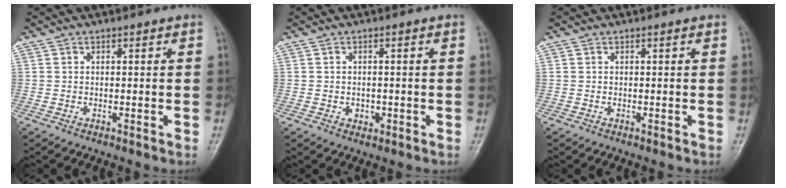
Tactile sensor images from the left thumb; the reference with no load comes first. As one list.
[{"total": 1.8, "force": [-0.4, 1.5, 0.9], "torque": [-0.004, 0.003, -0.003]}, {"total": 0.0}]